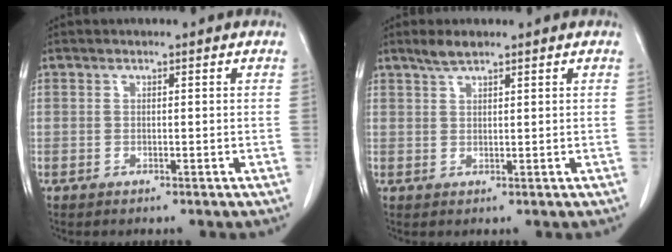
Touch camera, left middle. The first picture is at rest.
{"total": 2.3, "force": [1.9, 0.3, 1.2], "torque": [-0.031, 0.004, 0.038]}